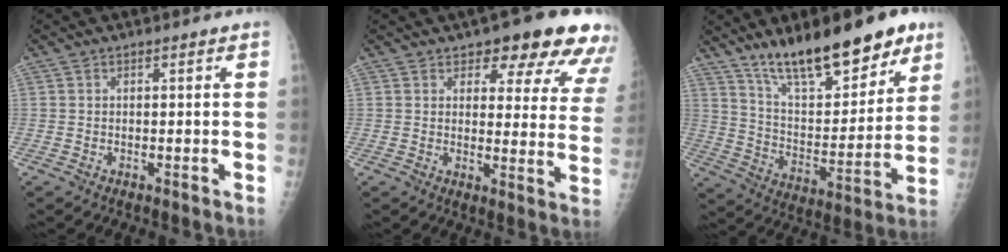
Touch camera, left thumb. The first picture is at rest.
{"total": 16.0, "force": [11.3, 6.5, 9.3], "torque": [-0.057, -0.052, 0.120]}
{"total": 21.5, "force": [14.8, 7.2, 13.8], "torque": [-0.174, -0.074, 0.248]}